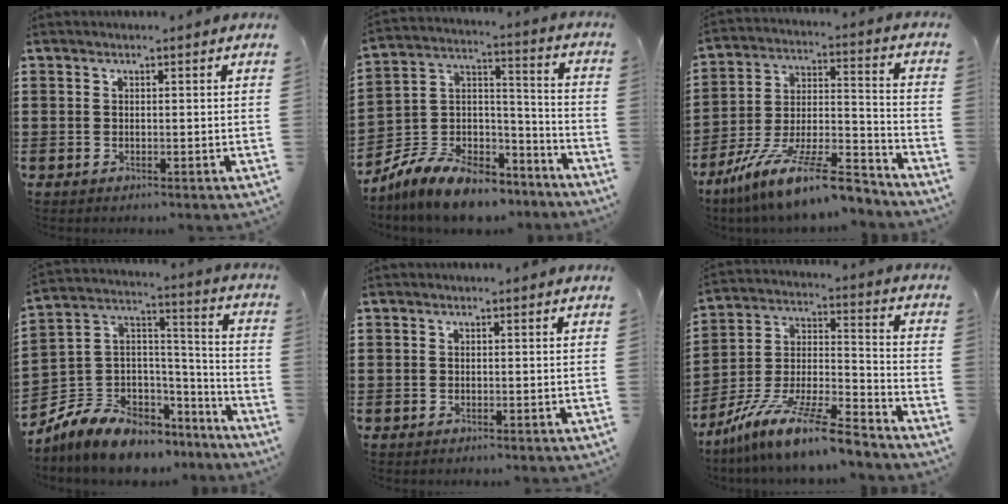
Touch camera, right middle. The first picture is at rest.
{"total": 9.7, "force": [-8.4, 3.4, 3.5], "torque": [-0.076, 0.024, -0.164]}
{"total": 14.3, "force": [-11.9, 1.6, 7.8], "torque": [-0.136, 0.033, -0.222]}
{"total": 8.4, "force": [-6.5, 4.8, 2.2], "torque": [-0.073, 0.002, -0.130]}
{"total": 0.0}
{"total": 12.5, "force": [-10.8, 0.8, 6.3], "torque": [-0.110, 0.023, -0.208]}